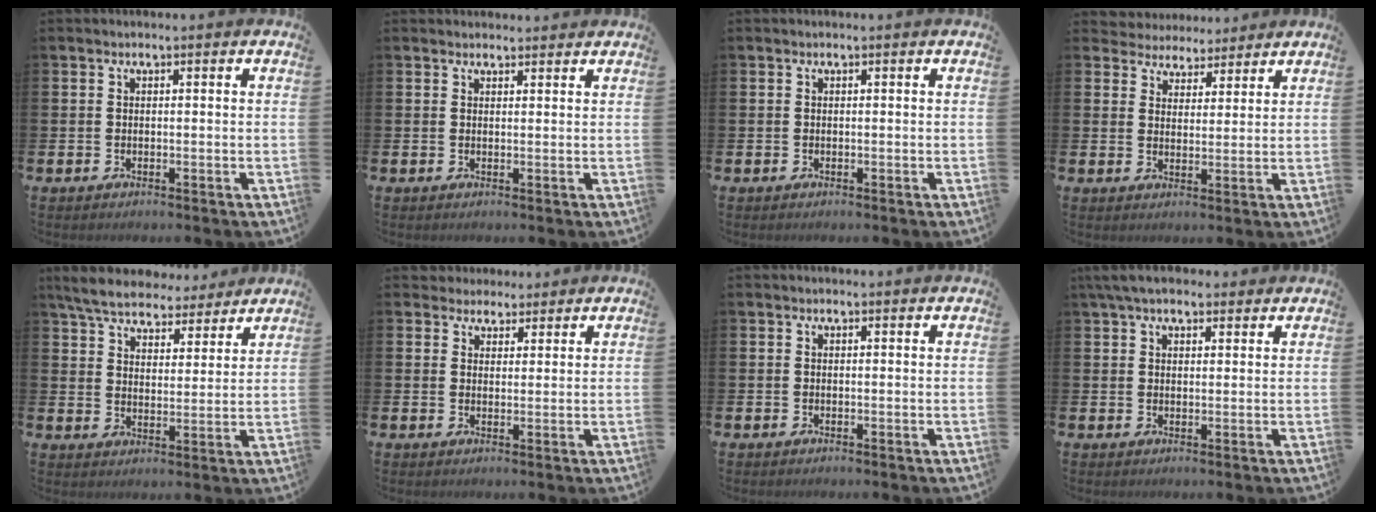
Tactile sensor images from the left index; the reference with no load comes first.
{"total": 1.5, "force": [1.4, 0.4, -0.1], "torque": [0.010, -0.004, 0.025]}
{"total": 0.0}
{"total": 4.2, "force": [3.9, 1.4, -0.9], "torque": [-0.007, -0.025, 0.070]}
{"total": 6.9, "force": [6.4, 1.9, 1.5], "torque": [-0.052, -0.037, 0.114]}
{"total": 3.2, "force": [2.8, 1.5, -0.3], "torque": [0.007, -0.015, 0.048]}
{"total": 0.0}
{"total": 4.8, "force": [4.1, 1.8, 1.8], "torque": [-0.043, -0.006, 0.076]}